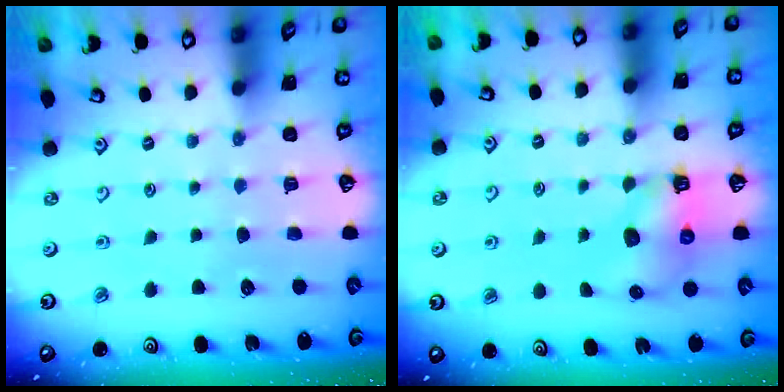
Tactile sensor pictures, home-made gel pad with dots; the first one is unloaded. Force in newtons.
{"total": 6.6, "press": 6.5, "slide": 1.0}